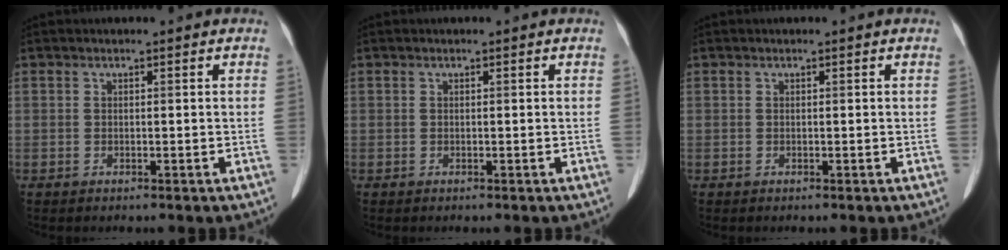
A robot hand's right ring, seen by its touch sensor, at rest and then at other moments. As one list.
[{"total": 0.0}, {"total": 0.0}]